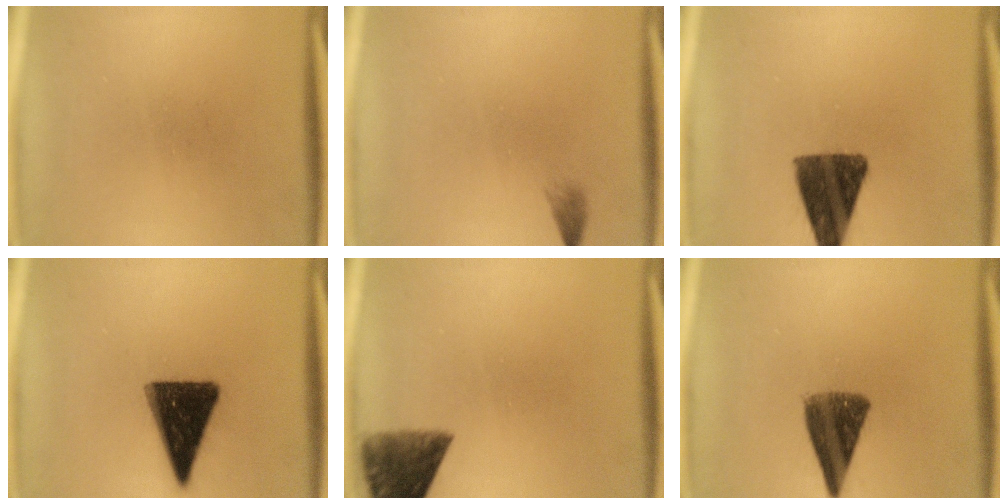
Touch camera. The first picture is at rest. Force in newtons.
{"total": 1.0}
{"total": 12.4}
{"total": 15.4}
{"total": 8.4}
{"total": 9.0}